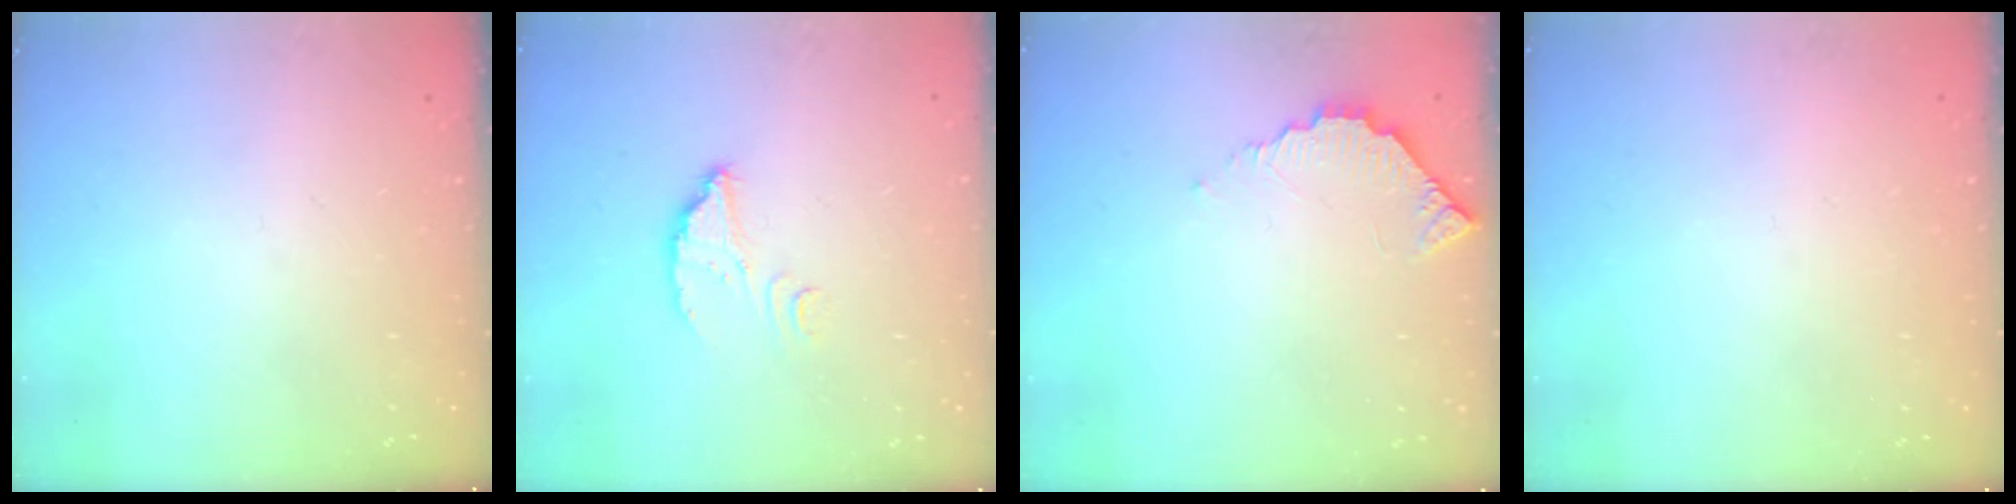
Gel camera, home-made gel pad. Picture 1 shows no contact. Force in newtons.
{"total": 3.8, "press": 3.8, "slide": 0.2}
{"total": 4.8, "press": 4.8, "slide": 0.3}
{"total": 2.3, "press": 2.3, "slide": 0.1}